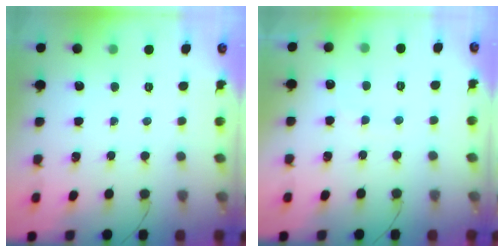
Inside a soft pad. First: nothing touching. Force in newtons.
{"total": 5.7, "press": 5.7, "slide": 1.0}